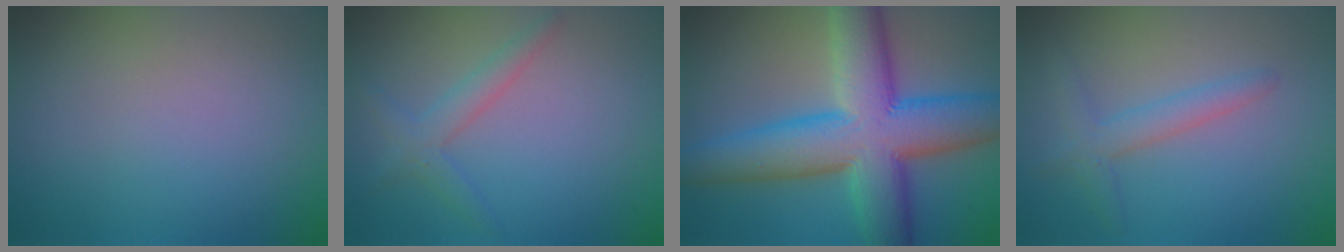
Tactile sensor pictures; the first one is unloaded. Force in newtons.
{"total": 2.2, "press": 2.2, "slide": 0.0}
{"total": 12.3, "press": 12.3, "slide": 0.4}
{"total": 2.4, "press": 2.4, "slide": 0.1}